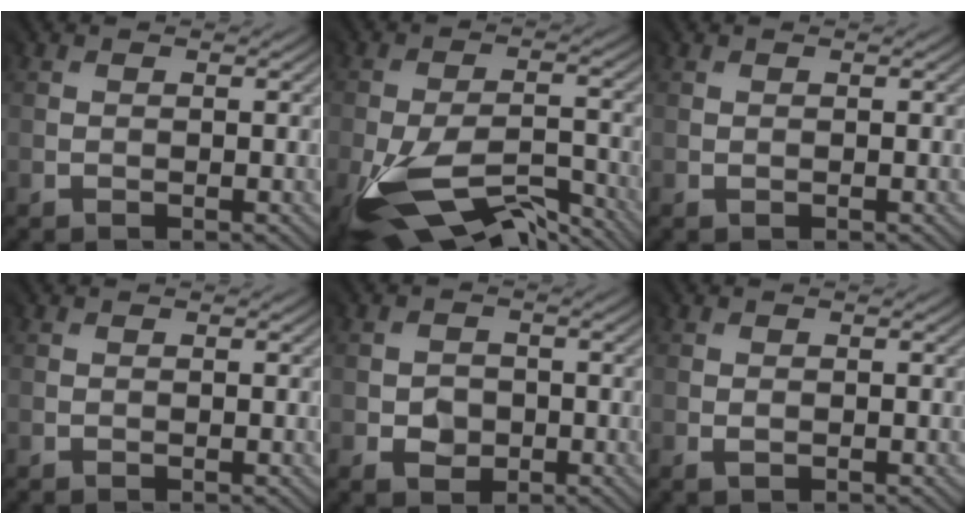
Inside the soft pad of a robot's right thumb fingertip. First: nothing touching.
{"total": 11.0, "force": [-7.5, 4.1, 7.0], "torque": [-0.155, -0.025, -0.139]}
{"total": 0.0}
{"total": 0.0}
{"total": 1.7, "force": [-0.9, 1.5, -0.2], "torque": [0.005, -0.005, -0.015]}
{"total": 0.6, "force": [-0.1, 0.4, 0.4], "torque": [-0.011, -0.001, 0.000]}